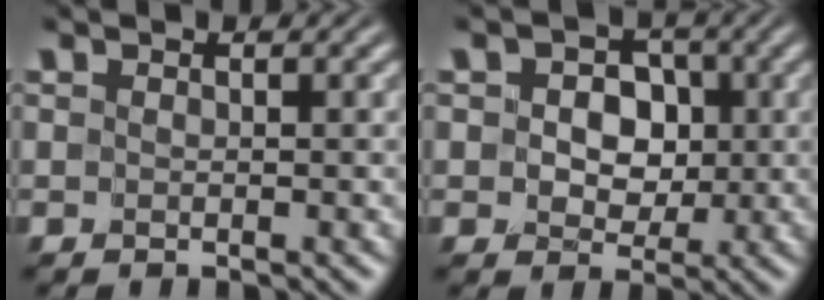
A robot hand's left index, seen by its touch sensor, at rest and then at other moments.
{"total": 4.2, "force": [0.3, 3.2, 2.7], "torque": [-0.036, 0.005, -0.011]}